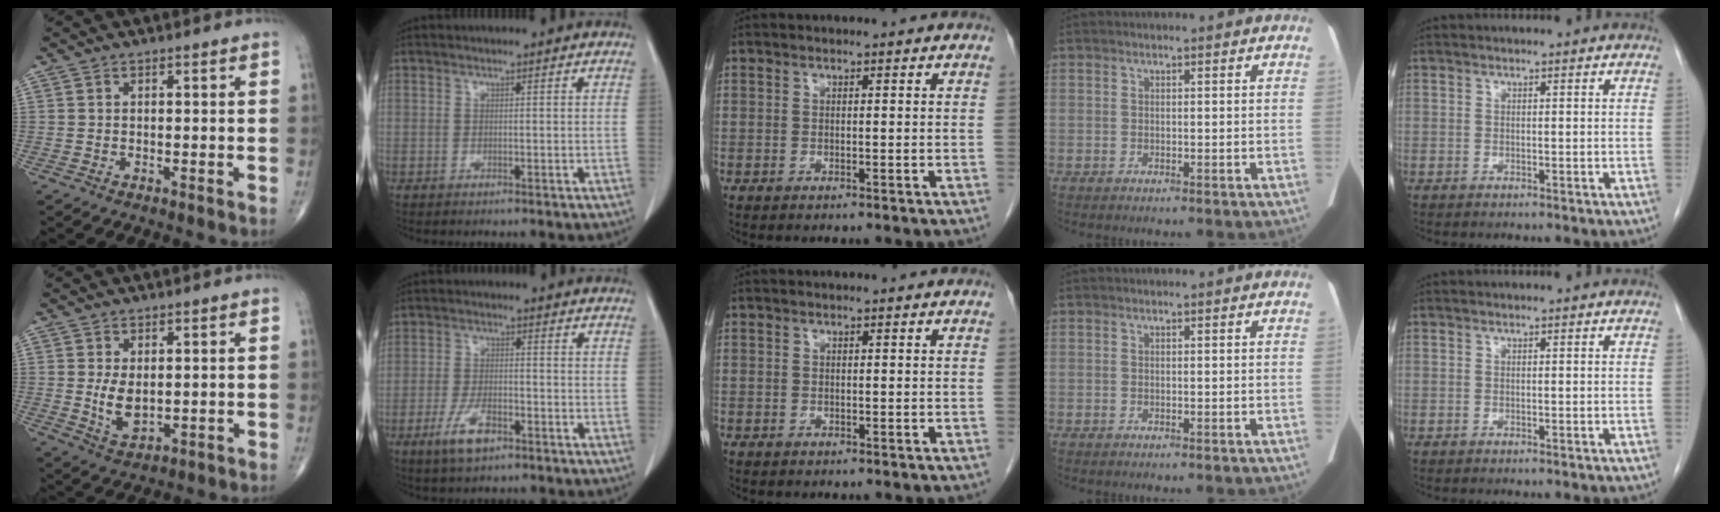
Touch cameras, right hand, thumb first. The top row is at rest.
{"thumb": {"total": 5.2, "force": [0.3, 3.0, 4.2], "torque": [-0.070, -0.016, 0.018]}, "index": {"total": 5.5, "force": [-3.1, 1.8, 4.2], "torque": [-0.086, -0.004, -0.055]}, "middle": {"total": 0.6, "force": [-0.4, 0.4, 0.0], "torque": [-0.007, 0.003, -0.009]}}